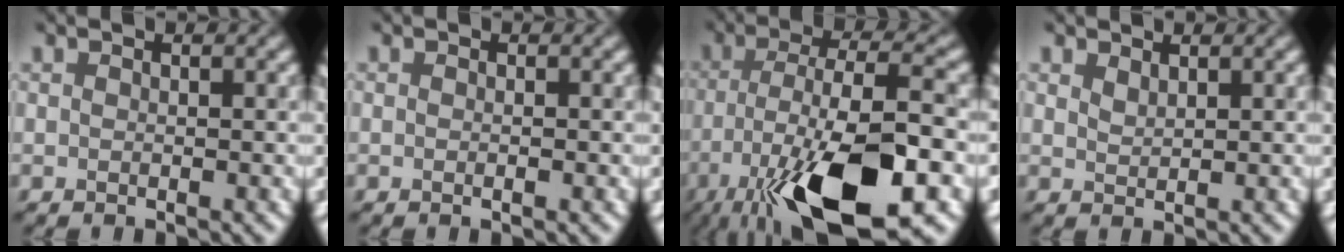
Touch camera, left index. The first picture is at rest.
{"total": 0.8, "force": [-0.1, 0.6, 0.6], "torque": [0.006, 0.010, -0.014]}
{"total": 12.8, "force": [-6.0, 3.7, 10.7], "torque": [-0.203, -0.012, -0.089]}
{"total": 0.7, "force": [0.6, 0.1, -0.2], "torque": [0.006, 0.004, 0.019]}